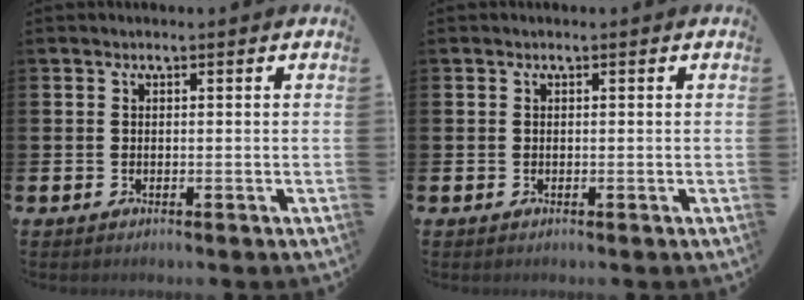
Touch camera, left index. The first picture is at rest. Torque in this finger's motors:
{"motor_torque": [0.00, 0.00, 0.00, 0.01]}